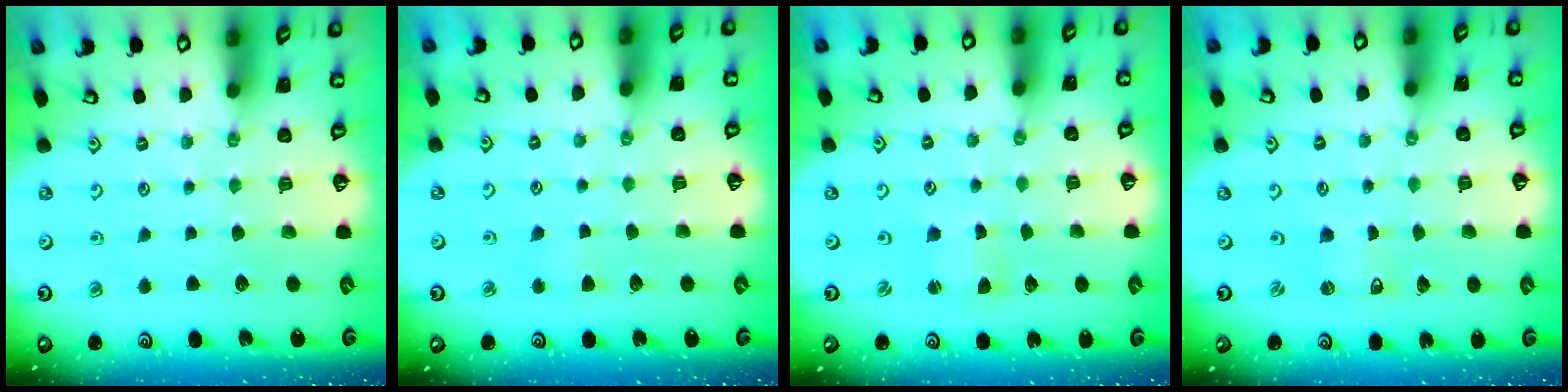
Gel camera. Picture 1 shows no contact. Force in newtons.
{"total": 2.7, "press": 2.7, "slide": 0.4}
{"total": 1.2, "press": 1.1, "slide": 0.2}
{"total": 0.0}